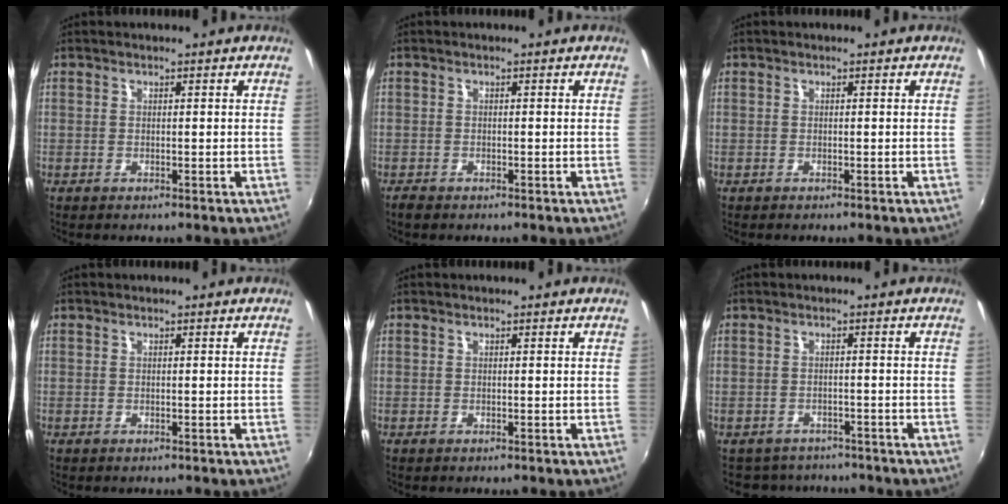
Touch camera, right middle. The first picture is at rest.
{"total": 1.5, "force": [-1.2, 0.6, 0.5], "torque": [-0.013, -0.006, -0.025]}
{"total": 0.0}
{"total": 0.0}
{"total": 0.0}
{"total": 6.4, "force": [-5.6, 2.9, 0.9], "torque": [-0.031, -0.005, -0.081]}